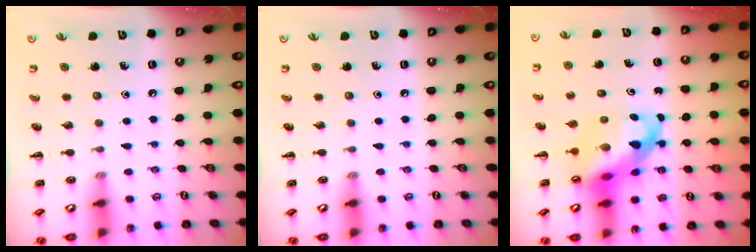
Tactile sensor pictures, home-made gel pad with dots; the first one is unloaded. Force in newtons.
{"total": 0.0}
{"total": 11.8, "press": 11.3, "slide": 3.2}